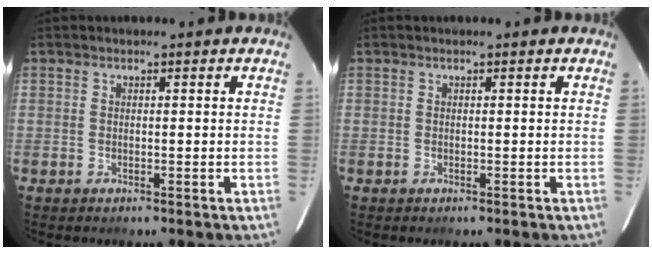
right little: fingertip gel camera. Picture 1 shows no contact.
{"total": 0.0}